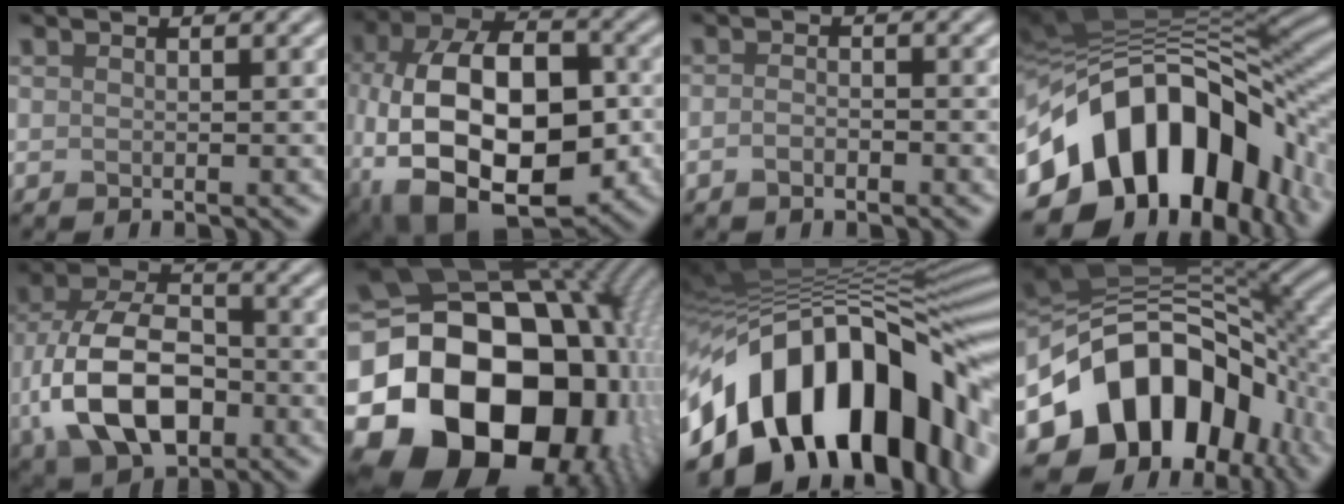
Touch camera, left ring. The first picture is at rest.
{"total": 15.9, "force": [-4.0, 9.1, 12.4], "torque": [-0.211, -0.002, -0.067]}
{"total": 1.3, "force": [-0.8, 0.6, 0.9], "torque": [-0.019, 0.000, -0.017]}
{"total": 17.1, "force": [-5.4, 10.5, 12.4], "torque": [-0.197, -0.003, -0.078]}
{"total": 10.8, "force": [-2.6, 6.7, 8.0], "torque": [-0.174, -0.007, -0.055]}
{"total": 24.1, "force": [-5.2, 18.7, 14.3], "torque": [-0.239, -0.038, -0.121]}
{"total": 18.3, "force": [-6.4, 9.5, 14.3], "torque": [-0.233, 0.004, -0.111]}
{"total": 14.5, "force": [-5.5, 10.0, 8.9], "torque": [-0.138, 0.006, -0.108]}